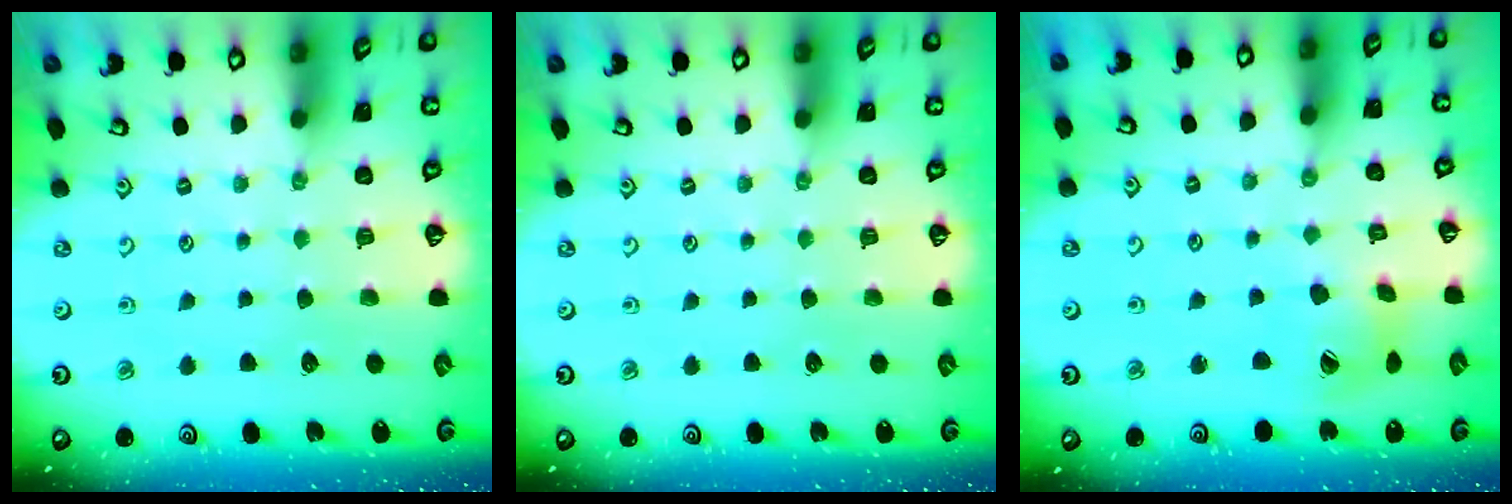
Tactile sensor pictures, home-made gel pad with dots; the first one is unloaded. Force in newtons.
{"total": 0.0}
{"total": 8.9, "press": 8.8, "slide": 1.1}